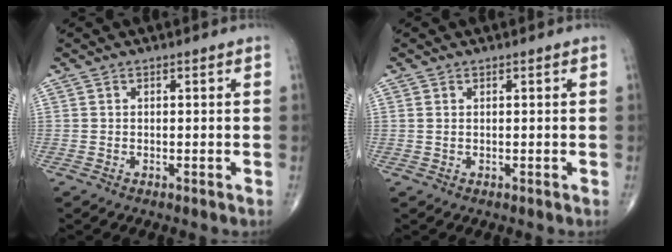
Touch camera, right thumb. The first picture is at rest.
{"total": 0.5, "force": [0.2, 0.3, 0.4], "torque": [-0.011, 0.005, 0.005]}